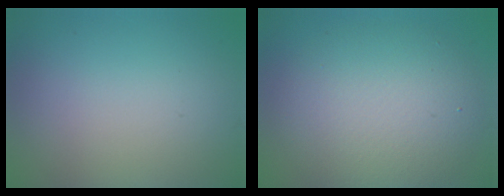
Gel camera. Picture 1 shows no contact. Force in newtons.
{"total": 7.5, "press": 7.5, "slide": 0.5}